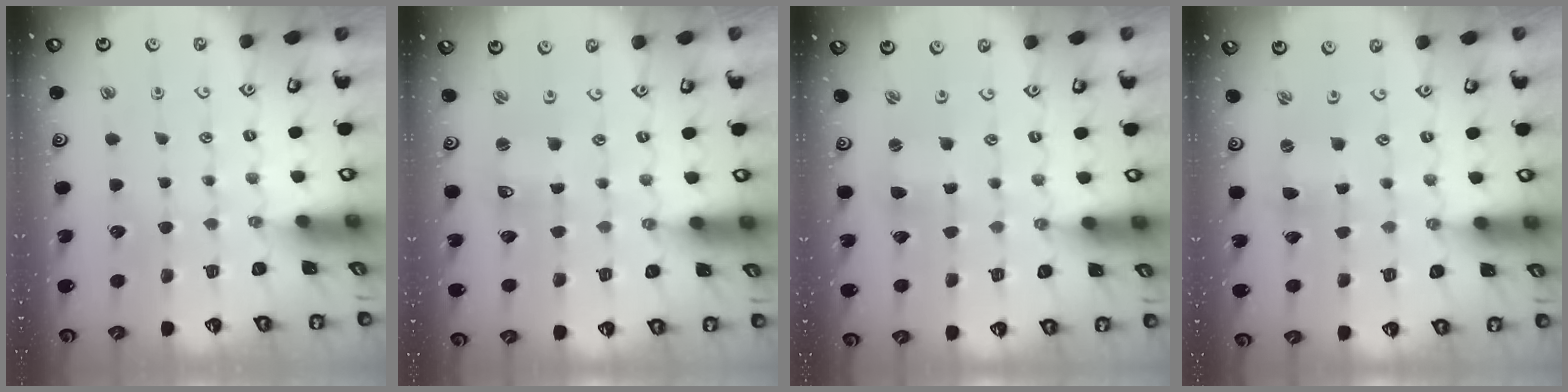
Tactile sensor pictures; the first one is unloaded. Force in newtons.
{"total": 1.7, "press": 1.6, "slide": 0.3}
{"total": 1.5, "press": 1.4, "slide": 0.2}
{"total": 1.0, "press": 1.0, "slide": 0.2}